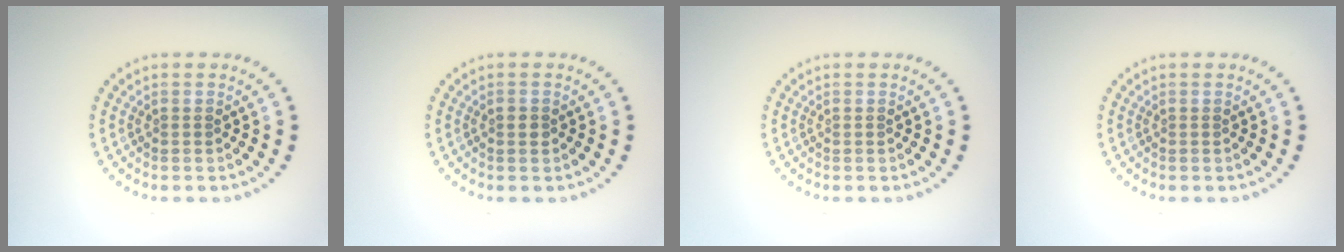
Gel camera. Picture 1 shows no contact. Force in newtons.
{"total": 1.1, "press": 1.1, "slide": 0.0}
{"total": 0.0}
{"total": 0.0}